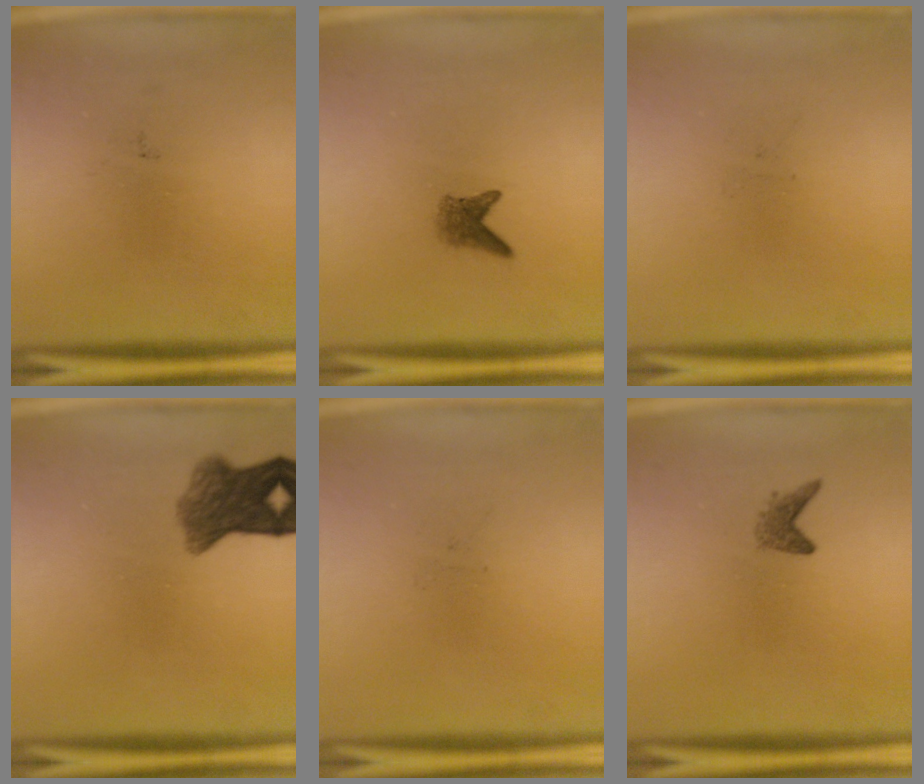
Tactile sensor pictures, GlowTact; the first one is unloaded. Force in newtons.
{"total": 2.4}
{"total": 0.0}
{"total": 6.7}
{"total": 0.0}
{"total": 1.4}